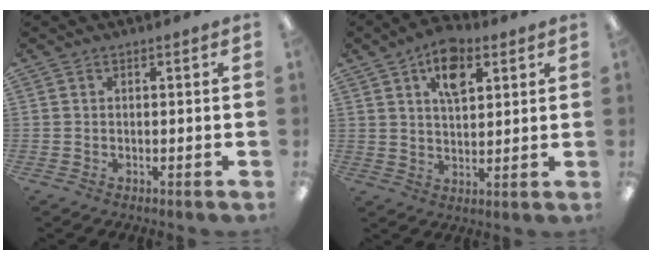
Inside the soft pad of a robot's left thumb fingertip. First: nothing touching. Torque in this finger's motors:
{"motor_torque": [-0.08, 0.05, 0.23, -0.25, 0.06]}